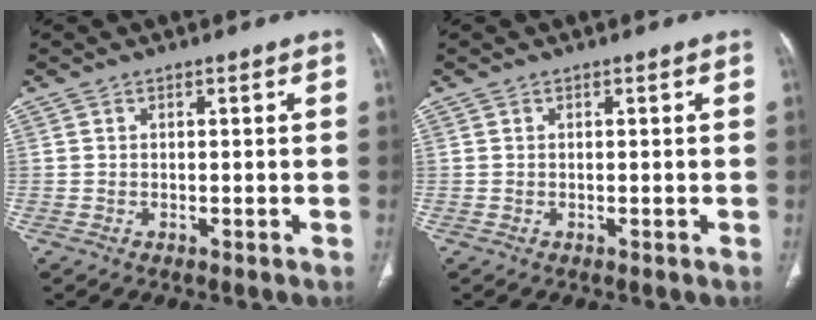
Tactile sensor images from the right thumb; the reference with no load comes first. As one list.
[{"total": 0.0}]